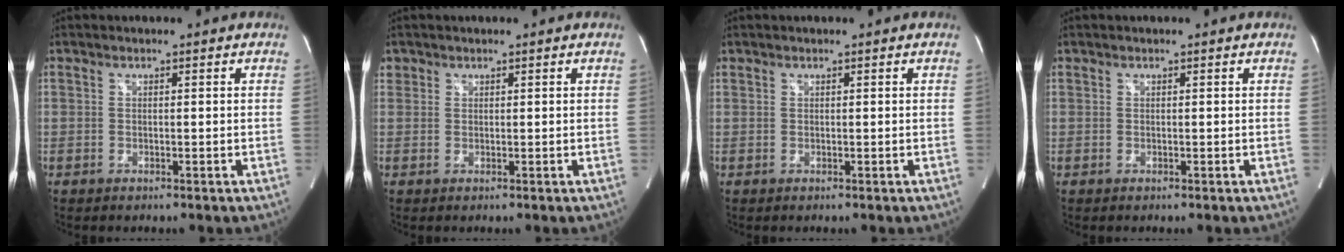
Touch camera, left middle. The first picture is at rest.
{"total": 0.7, "force": [0.4, 0.6, 0.0], "torque": [0.007, 0.004, 0.005]}
{"total": 0.0}
{"total": 0.0}